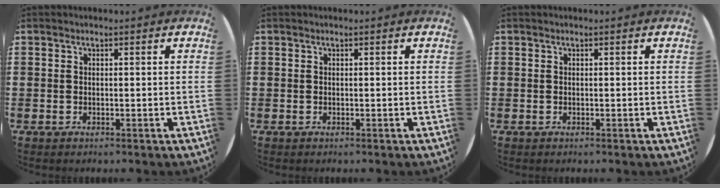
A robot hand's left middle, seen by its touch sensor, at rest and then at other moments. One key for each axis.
{"total": 0.0}
{"total": 0.0}